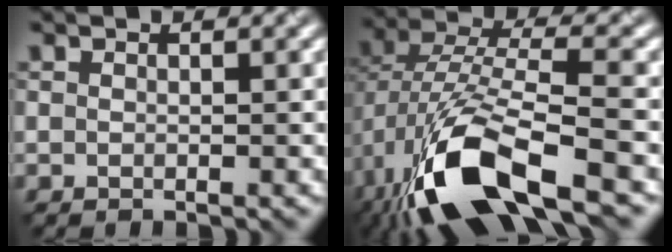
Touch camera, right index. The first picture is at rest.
{"total": 12.4, "force": [-5.8, 4.9, 9.8], "torque": [-0.211, -0.009, -0.108]}